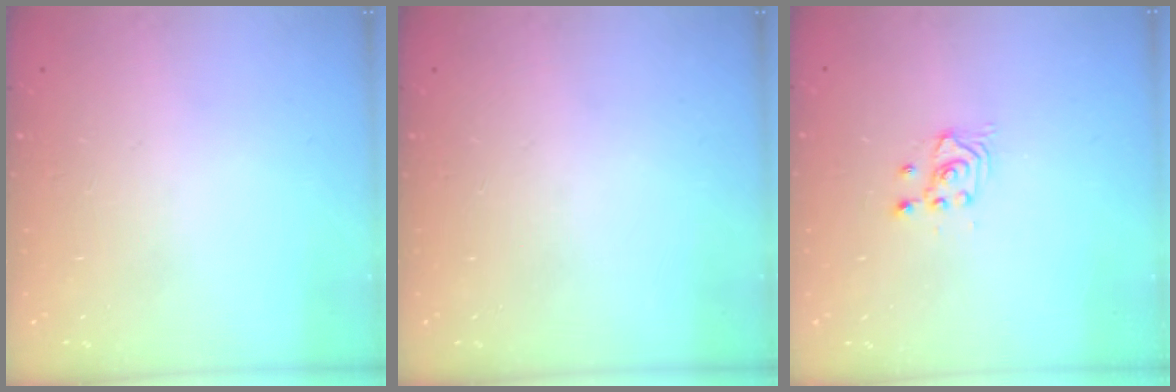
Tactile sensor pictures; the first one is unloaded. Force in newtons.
{"total": 0.0}
{"total": 2.7, "press": 2.7, "slide": 0.3}